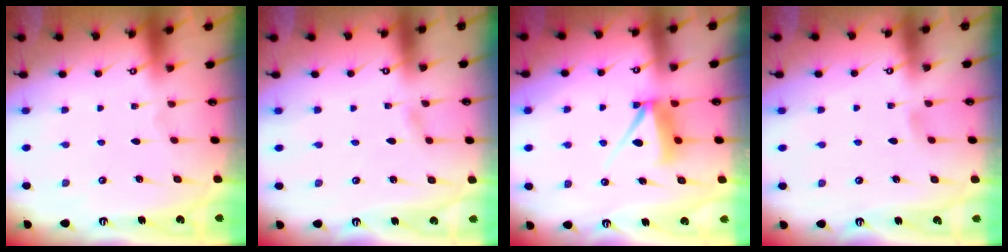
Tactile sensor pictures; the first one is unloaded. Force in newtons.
{"total": 1.4, "press": 1.4, "slide": 0.2}
{"total": 6.9, "press": 6.8, "slide": 0.9}
{"total": 2.9, "press": 2.9, "slide": 0.5}